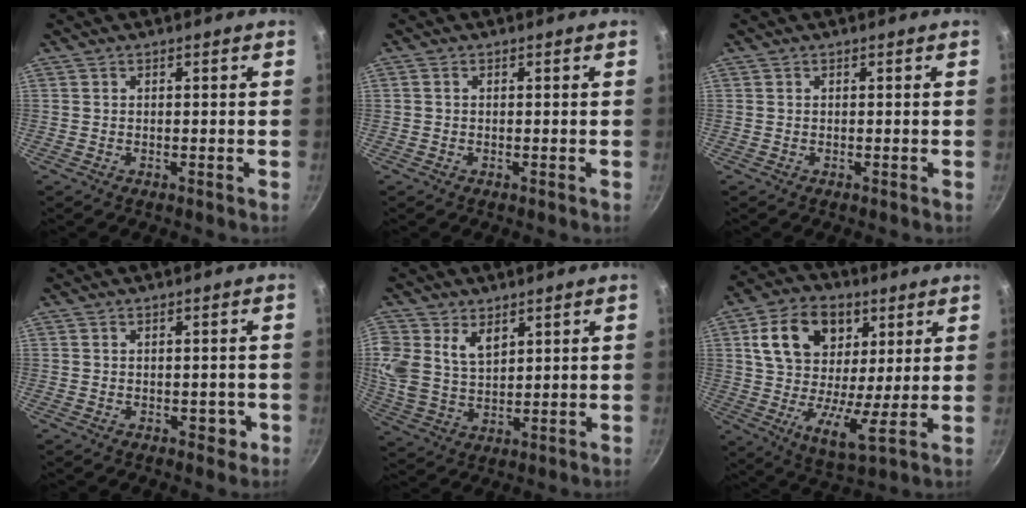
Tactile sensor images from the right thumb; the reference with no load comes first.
{"total": 0.5, "force": [0.0, 0.4, 0.3], "torque": [-0.006, 0.004, 0.000]}
{"total": 0.0}
{"total": 2.5, "force": [-0.8, 1.7, 1.7], "torque": [0.004, 0.009, -0.007]}
{"total": 11.5, "force": [5.1, 7.9, 6.7], "torque": [-0.149, -0.009, 0.108]}
{"total": 17.7, "force": [6.3, 11.0, 12.2], "torque": [-0.194, -0.021, 0.097]}